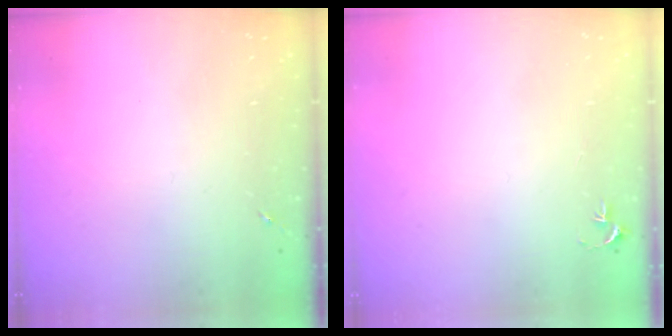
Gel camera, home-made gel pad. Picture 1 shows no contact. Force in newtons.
{"total": 2.7, "press": 2.7, "slide": 0.3}